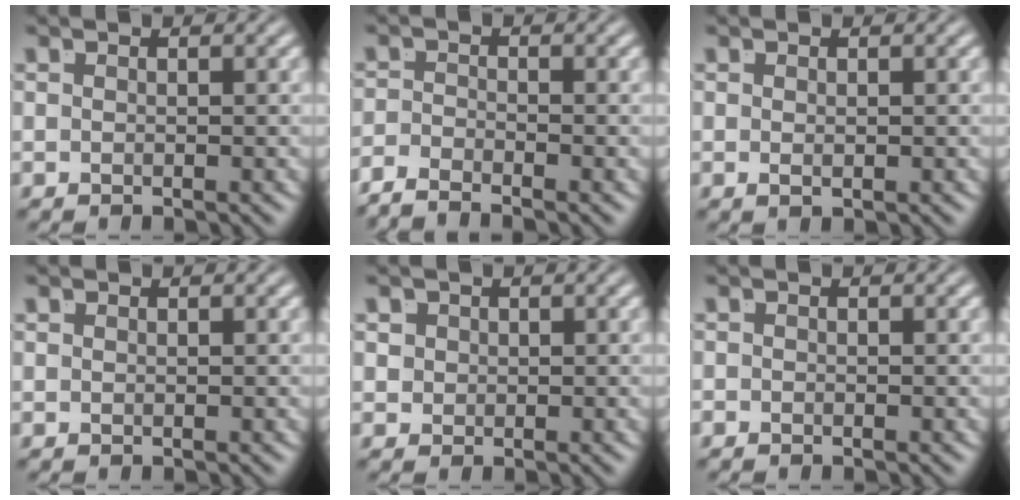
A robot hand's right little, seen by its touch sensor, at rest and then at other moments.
{"total": 2.6, "force": [-2.5, 0.3, 0.6], "torque": [-0.009, -0.015, -0.041]}
{"total": 0.5, "force": [-0.1, -0.2, 0.5], "torque": [-0.010, -0.009, 0.004]}
{"total": 0.0}
{"total": 2.4, "force": [0.8, 2.0, 1.0], "torque": [-0.027, -0.005, 0.018]}
{"total": 0.6, "force": [-0.4, -0.4, -0.1], "torque": [0.005, -0.006, -0.005]}